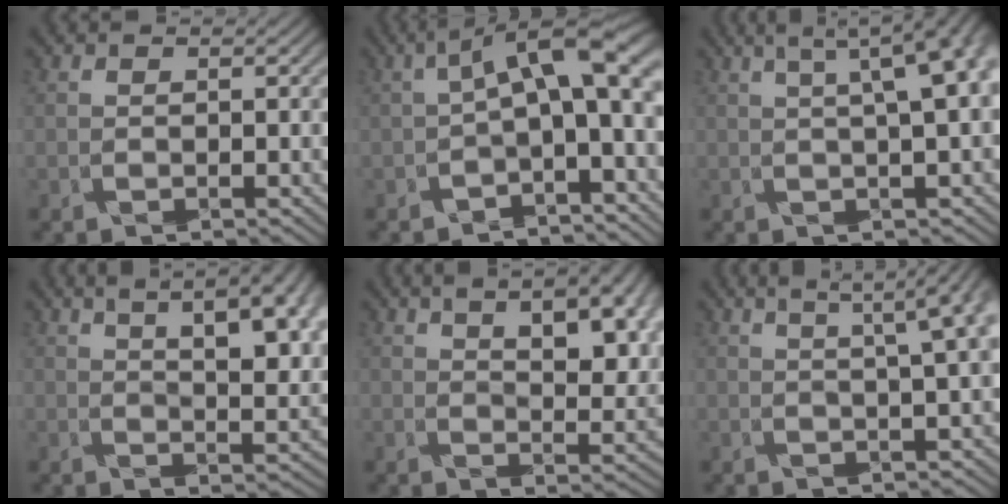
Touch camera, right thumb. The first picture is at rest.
{"total": 8.3, "force": [0.2, 3.0, 7.8], "torque": [-0.130, 0.013, 0.000]}
{"total": 7.3, "force": [2.1, 1.3, 6.9], "torque": [-0.095, 0.024, 0.028]}
{"total": 12.4, "force": [5.9, 4.5, 9.9], "torque": [-0.134, 0.033, 0.085]}
{"total": 11.4, "force": [5.0, 4.8, 9.0], "torque": [-0.130, 0.017, 0.077]}
{"total": 6.0, "force": [2.6, 0.5, 5.4], "torque": [-0.067, 0.027, 0.038]}